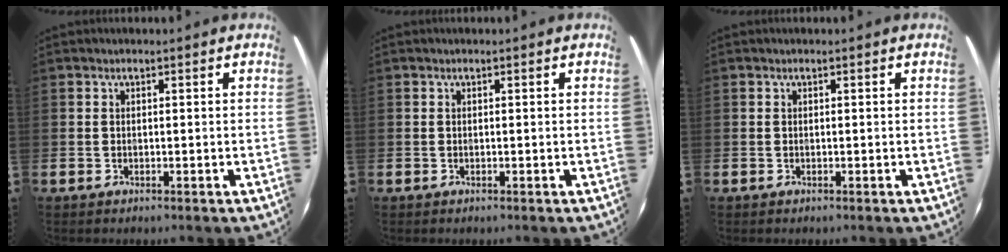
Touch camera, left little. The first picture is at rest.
{"total": 0.0}
{"total": 0.0}